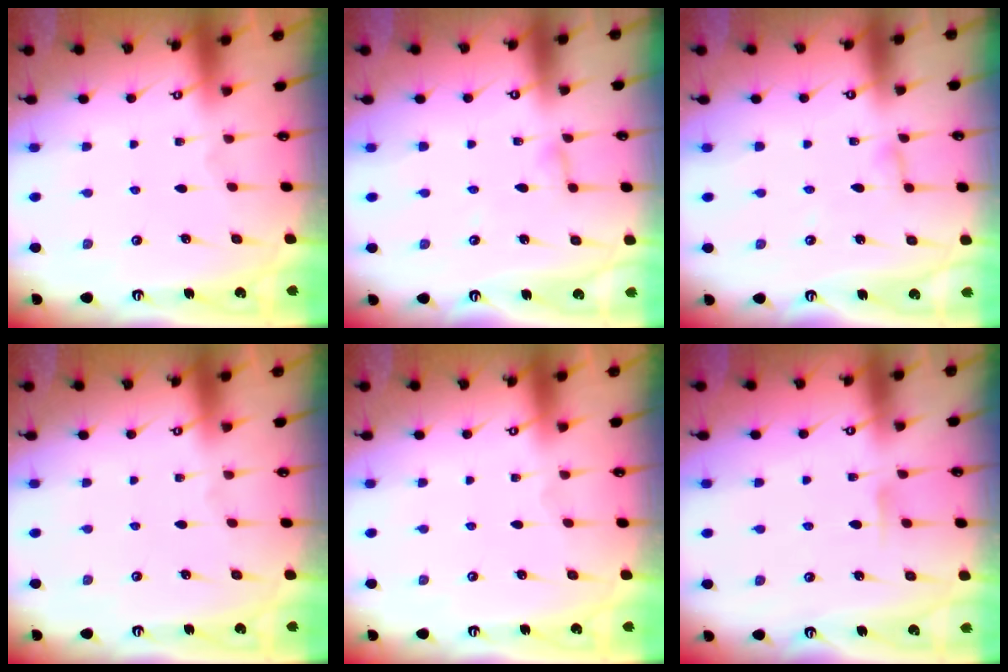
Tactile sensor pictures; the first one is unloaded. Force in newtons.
{"total": 2.8, "press": 2.7, "slide": 0.3}
{"total": 2.8, "press": 2.7, "slide": 0.3}
{"total": 0.0}
{"total": 0.0}
{"total": 4.8, "press": 4.8, "slide": 0.7}